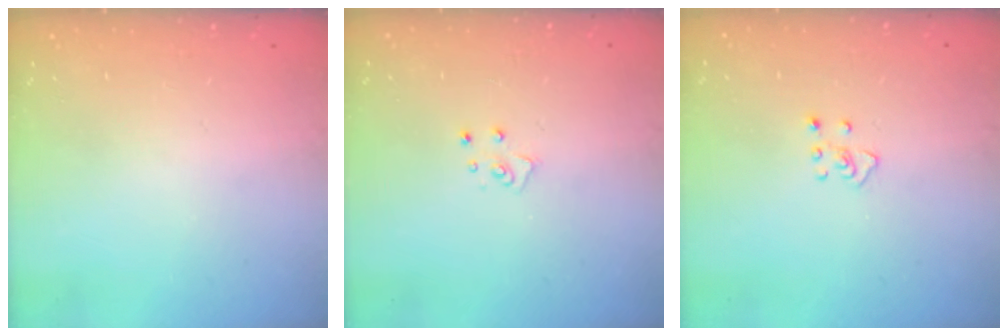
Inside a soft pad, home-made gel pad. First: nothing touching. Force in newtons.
{"total": 4.0, "press": 4.0, "slide": 0.3}
{"total": 3.4, "press": 3.3, "slide": 0.6}